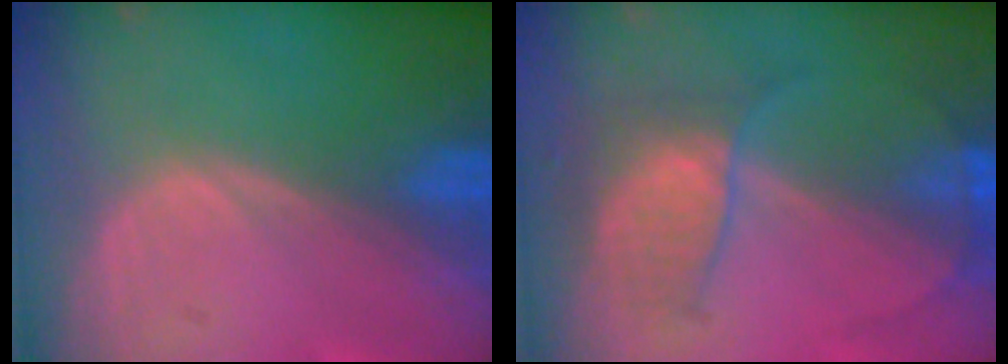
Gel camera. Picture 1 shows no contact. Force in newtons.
{"total": 6.6, "press": 5.7, "slide": 3.2}